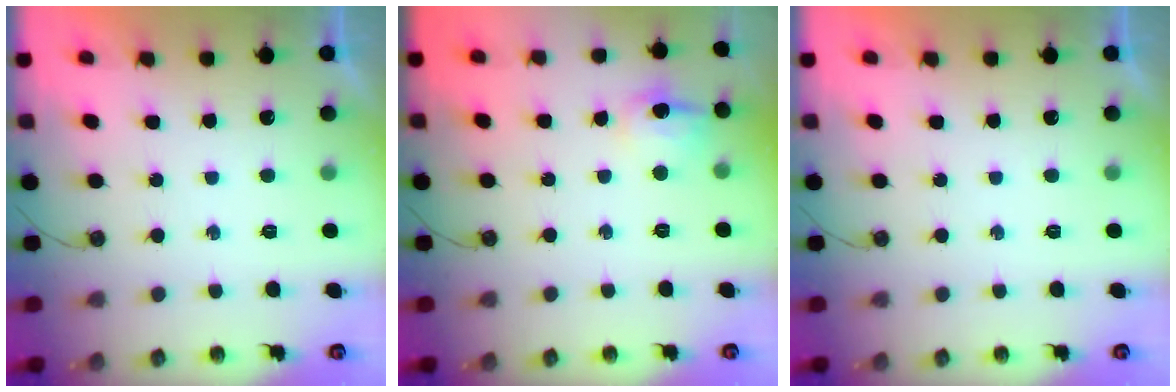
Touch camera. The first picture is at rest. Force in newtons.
{"total": 10.5, "press": 10.5, "slide": 1.0}
{"total": 0.0}